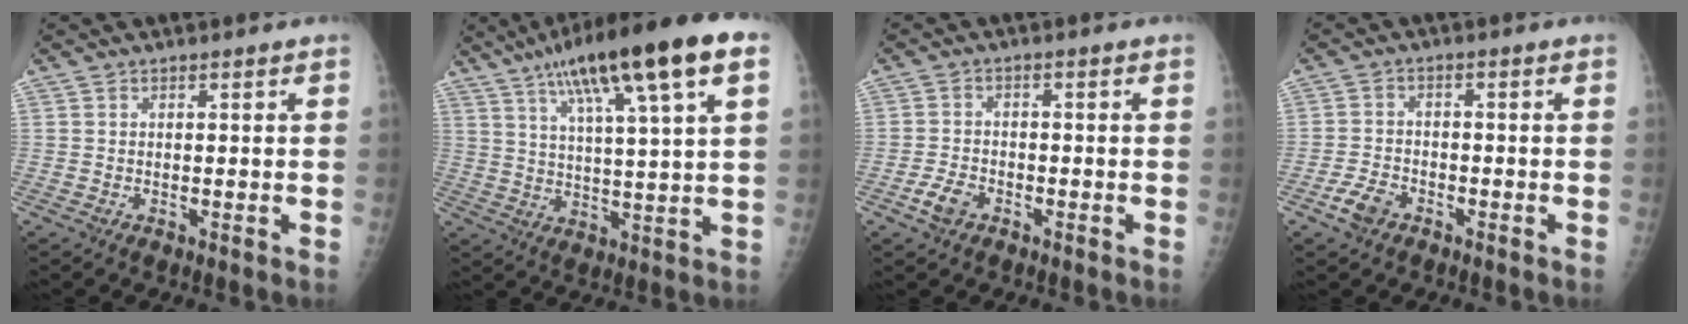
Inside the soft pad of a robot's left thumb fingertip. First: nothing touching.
{"total": 19.8, "force": [10.0, 3.3, 16.8], "torque": [-0.269, 0.005, 0.160]}
{"total": 3.9, "force": [-2.2, 2.4, 2.1], "torque": [-0.039, 0.012, -0.040]}
{"total": 4.4, "force": [-2.8, 2.7, 2.2], "torque": [-0.039, 0.014, -0.049]}